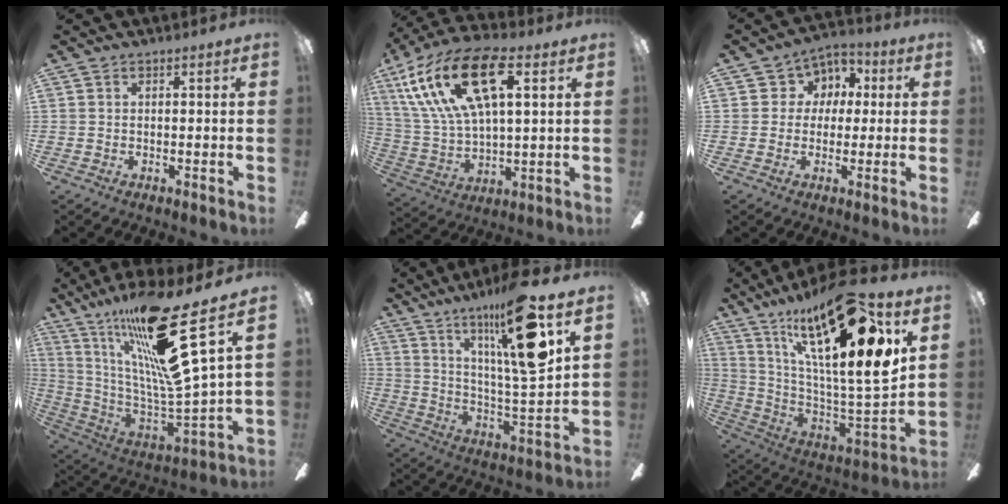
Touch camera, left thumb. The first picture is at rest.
{"total": 22.1, "force": [9.9, 10.3, 16.9], "torque": [-0.352, -0.018, 0.166]}
{"total": 5.8, "force": [0.7, 5.7, 1.2], "torque": [-0.019, 0.005, 0.009]}
{"total": 27.5, "force": [16.8, 4.6, 21.3], "torque": [-0.392, -0.099, 0.263]}
{"total": 21.3, "force": [12.6, 3.3, 16.8], "torque": [-0.285, -0.054, 0.186]}
{"total": 26.6, "force": [14.7, 5.7, 21.5], "torque": [-0.373, -0.091, 0.234]}